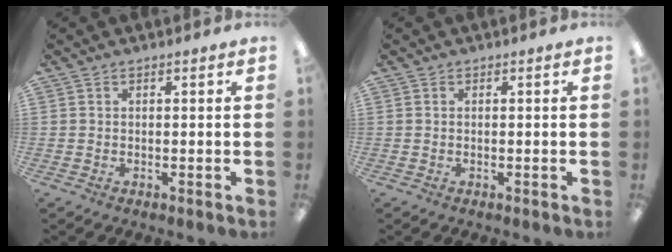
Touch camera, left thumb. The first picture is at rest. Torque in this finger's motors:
{"motor_torque": [0.00, 0.00, 0.11, 0.04, 0.00]}